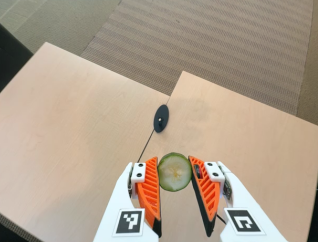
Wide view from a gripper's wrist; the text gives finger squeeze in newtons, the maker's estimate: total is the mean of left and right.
{"total": 10.8, "left": 10.8, "right": 10.7}